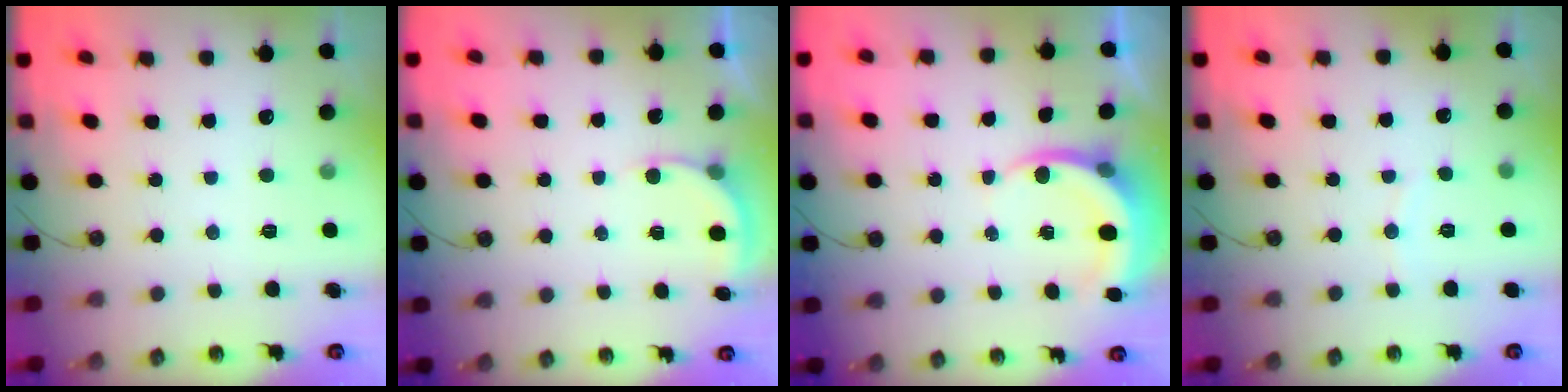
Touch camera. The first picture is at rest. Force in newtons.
{"total": 2.1, "press": 2.1, "slide": 0.2}
{"total": 4.6, "press": 4.6, "slide": 0.3}
{"total": 2.6, "press": 2.6, "slide": 0.3}